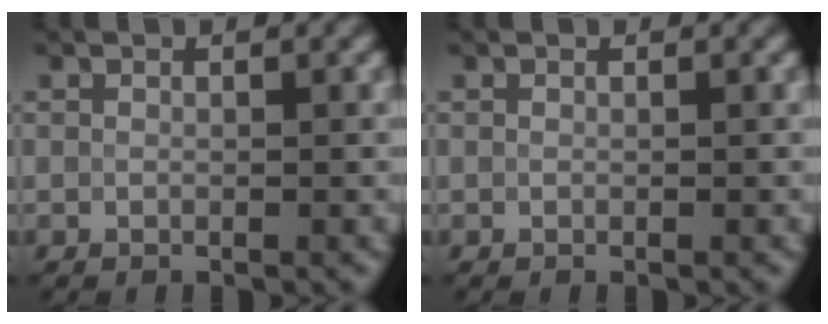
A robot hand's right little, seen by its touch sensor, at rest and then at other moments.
{"total": 0.0}